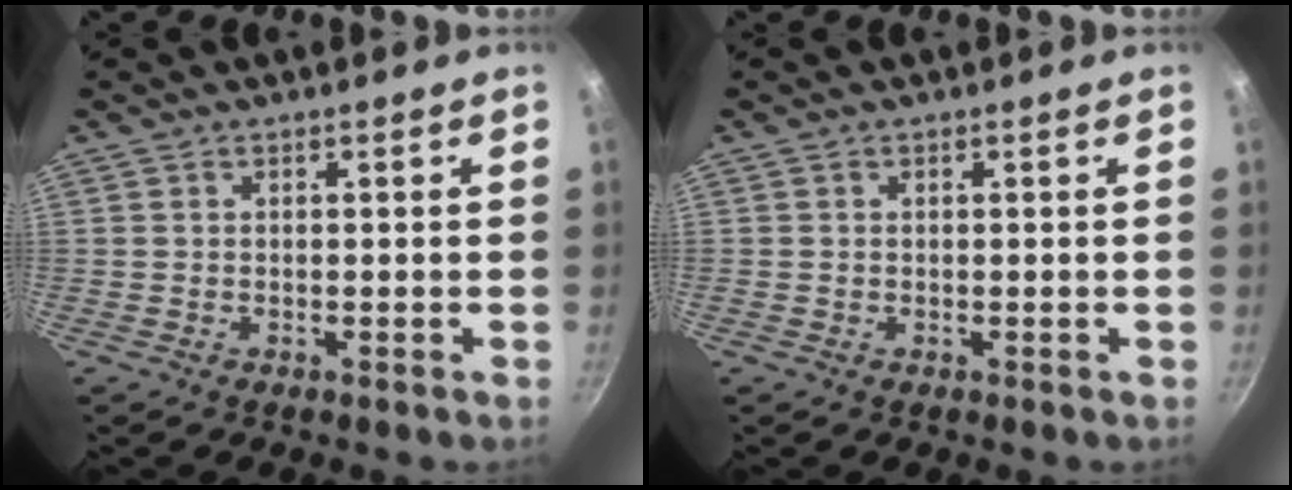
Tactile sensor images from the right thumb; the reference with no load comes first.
{"total": 0.0}